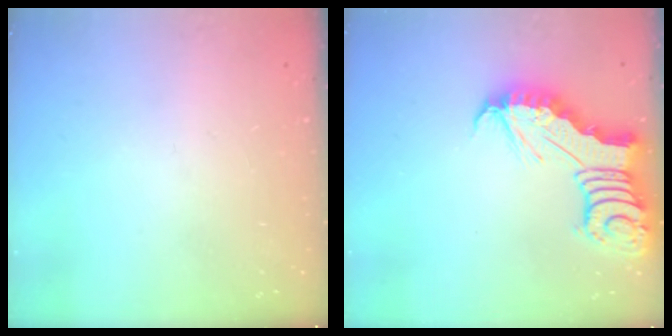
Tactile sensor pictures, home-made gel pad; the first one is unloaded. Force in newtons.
{"total": 6.8, "press": 6.8, "slide": 0.9}